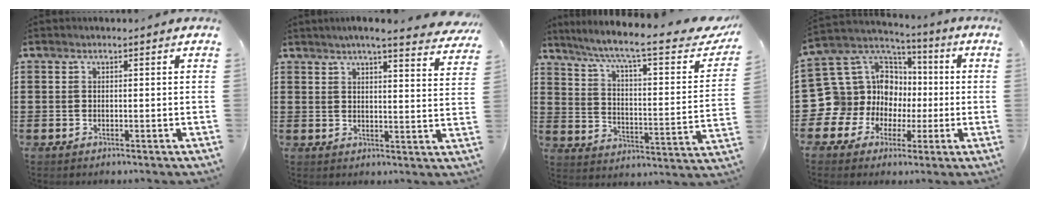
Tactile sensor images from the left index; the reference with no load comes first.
{"total": 4.8, "force": [4.4, -0.5, 2.0], "torque": [-0.055, -0.017, 0.075]}
{"total": 8.8, "force": [6.3, 0.8, 6.0], "torque": [-0.122, -0.042, 0.093]}
{"total": 13.1, "force": [-0.7, 12.7, 3.0], "torque": [-0.130, -0.024, 0.010]}